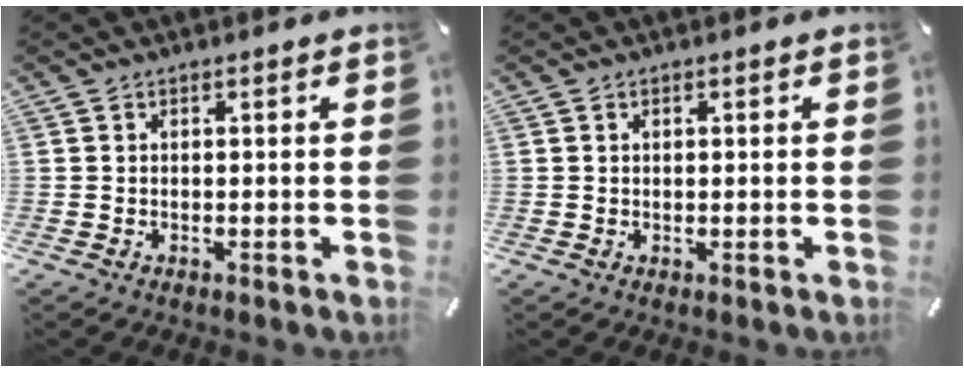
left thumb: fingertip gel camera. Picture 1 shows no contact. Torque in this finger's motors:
{"motor_torque": [0.29, -0.07, 0.01, -0.03, 0.00]}